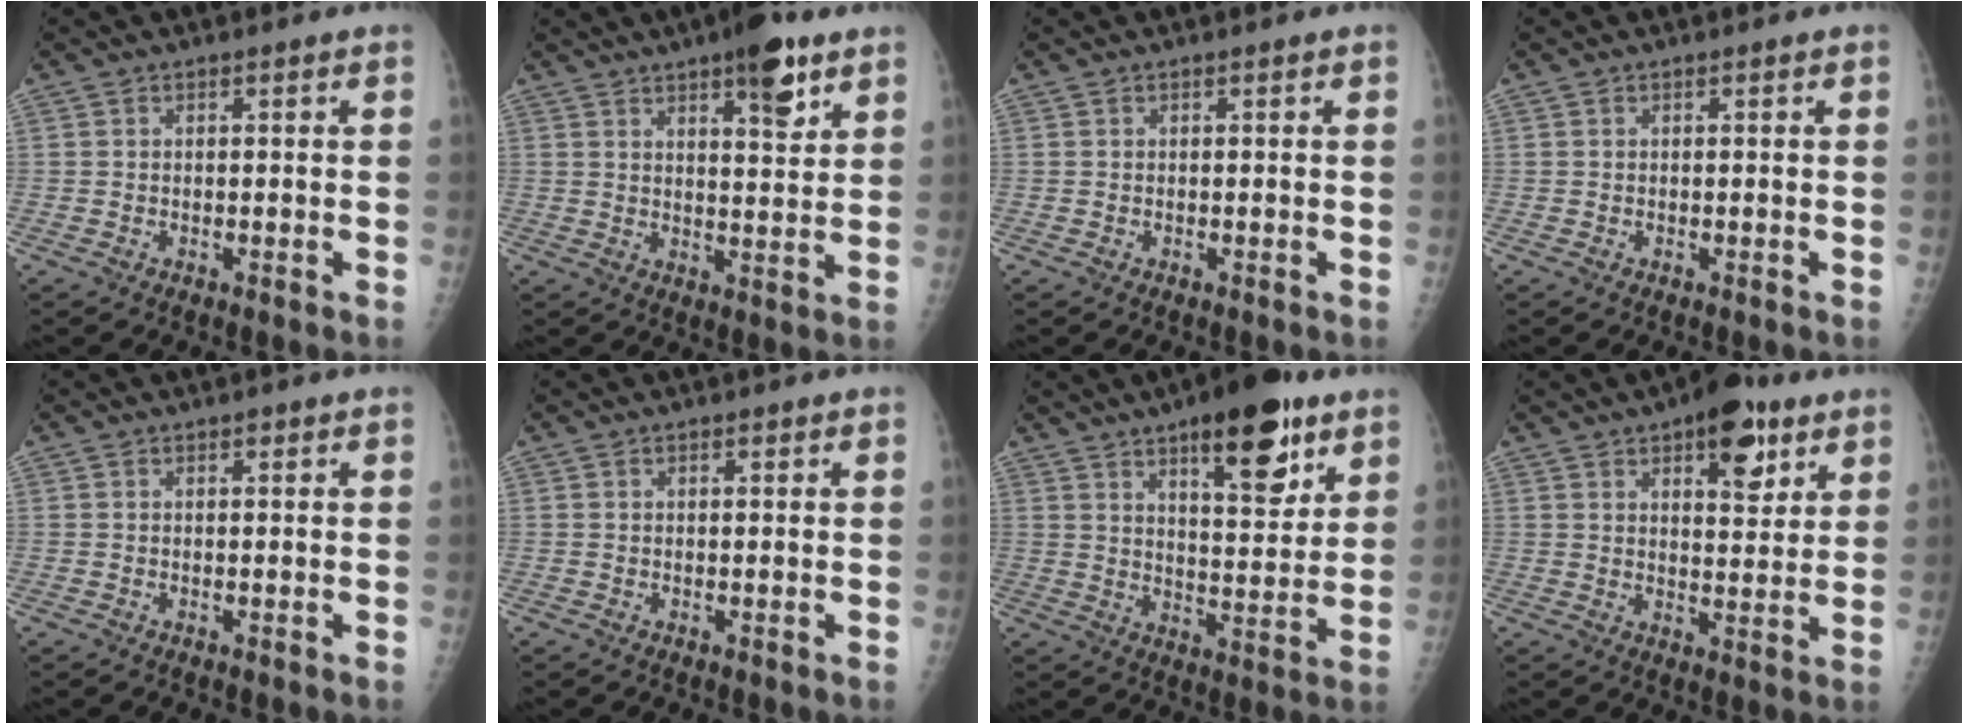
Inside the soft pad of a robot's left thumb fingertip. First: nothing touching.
{"total": 9.1, "force": [5.4, 2.7, 6.8], "torque": [-0.080, -0.028, 0.076]}
{"total": 0.0}
{"total": 0.0}
{"total": 0.6, "force": [0.4, 0.3, 0.4], "torque": [-0.003, -0.002, 0.005]}
{"total": 0.8, "force": [0.4, 0.4, 0.6], "torque": [-0.008, -0.001, 0.006]}
{"total": 15.7, "force": [8.9, 5.7, 11.6], "torque": [-0.131, -0.047, 0.130]}
{"total": 10.9, "force": [5.9, 5.0, 7.8], "torque": [-0.077, -0.025, 0.080]}